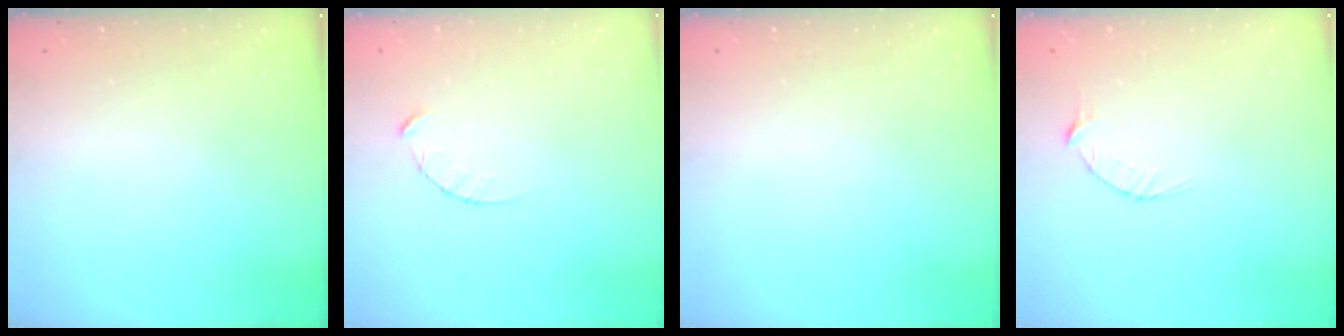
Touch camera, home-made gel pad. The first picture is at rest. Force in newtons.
{"total": 3.1, "press": 3.1, "slide": 0.3}
{"total": 0.0}
{"total": 2.9, "press": 2.9, "slide": 0.4}